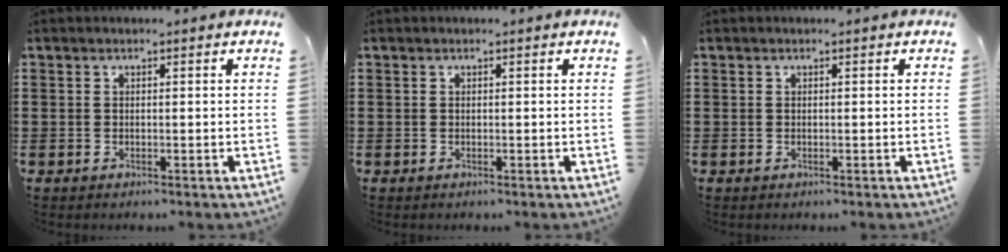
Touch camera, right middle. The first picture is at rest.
{"total": 0.0}
{"total": 0.0}